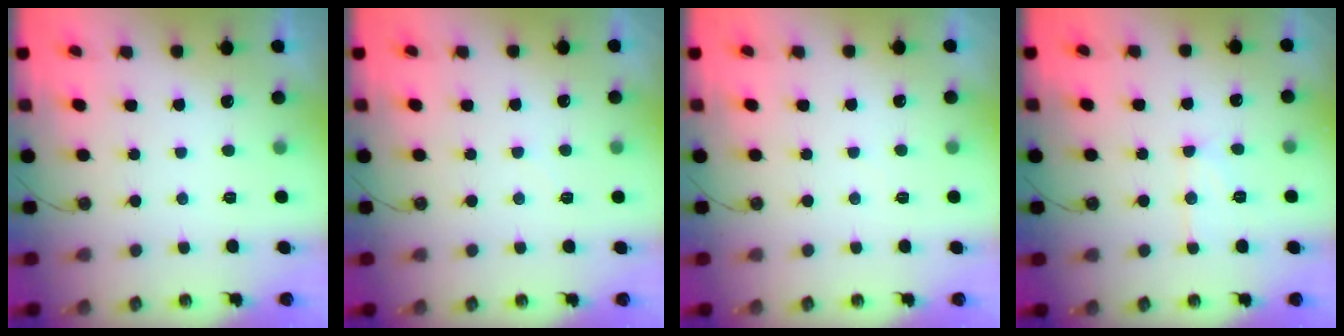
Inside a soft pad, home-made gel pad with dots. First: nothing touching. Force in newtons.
{"total": 2.2, "press": 2.2, "slide": 0.4}
{"total": 1.8, "press": 1.8, "slide": 0.4}
{"total": 9.1, "press": 9.1, "slide": 0.5}